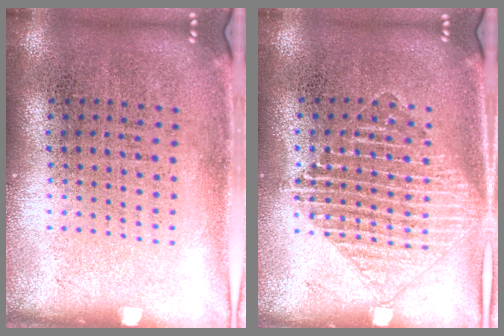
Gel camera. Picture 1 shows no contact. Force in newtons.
{"total": 1.5, "press": 1.4, "slide": 0.6}